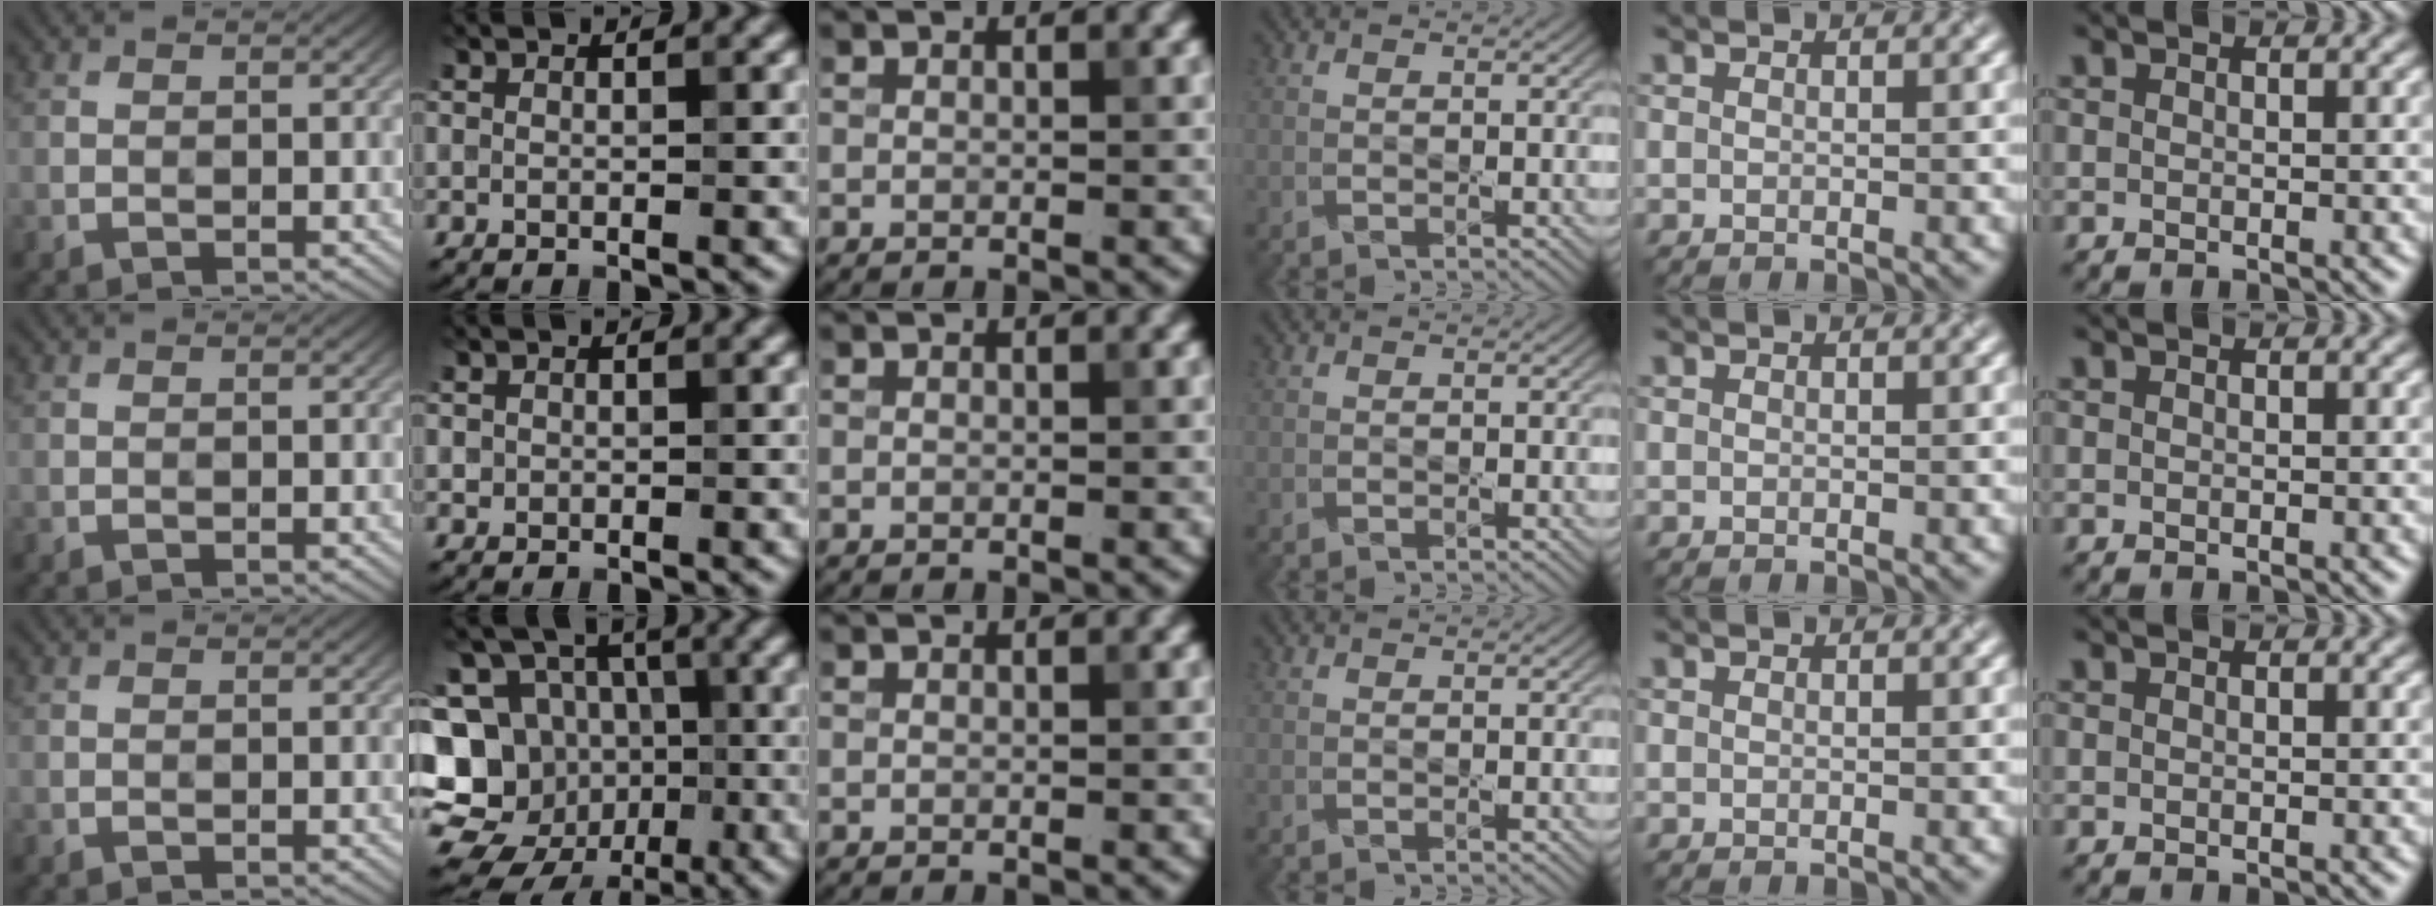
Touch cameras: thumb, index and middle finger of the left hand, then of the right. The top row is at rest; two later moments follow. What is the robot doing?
{"motion": "press", "object": "toy piano key"}